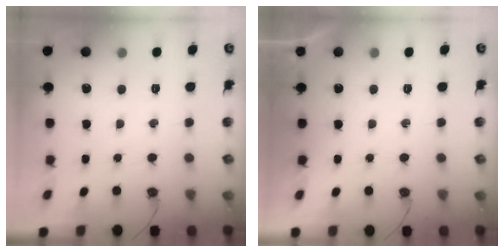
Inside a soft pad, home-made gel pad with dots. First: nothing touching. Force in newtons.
{"total": 0.0}